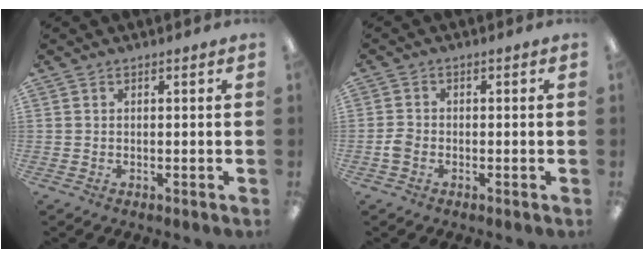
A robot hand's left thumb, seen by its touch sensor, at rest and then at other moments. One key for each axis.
{"total": 2.5, "fx": -1.1, "fy": 1.7, "fz": 1.4, "tx": -0.023, "ty": 0.006, "tz": -0.020}